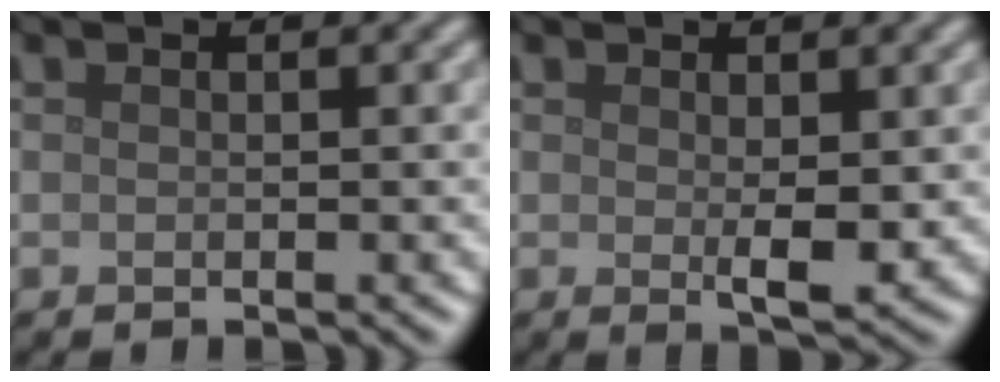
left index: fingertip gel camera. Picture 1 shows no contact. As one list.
[{"total": 2.2, "force": [0.2, 0.7, 2.0], "torque": [-0.034, -0.009, 0.008]}]